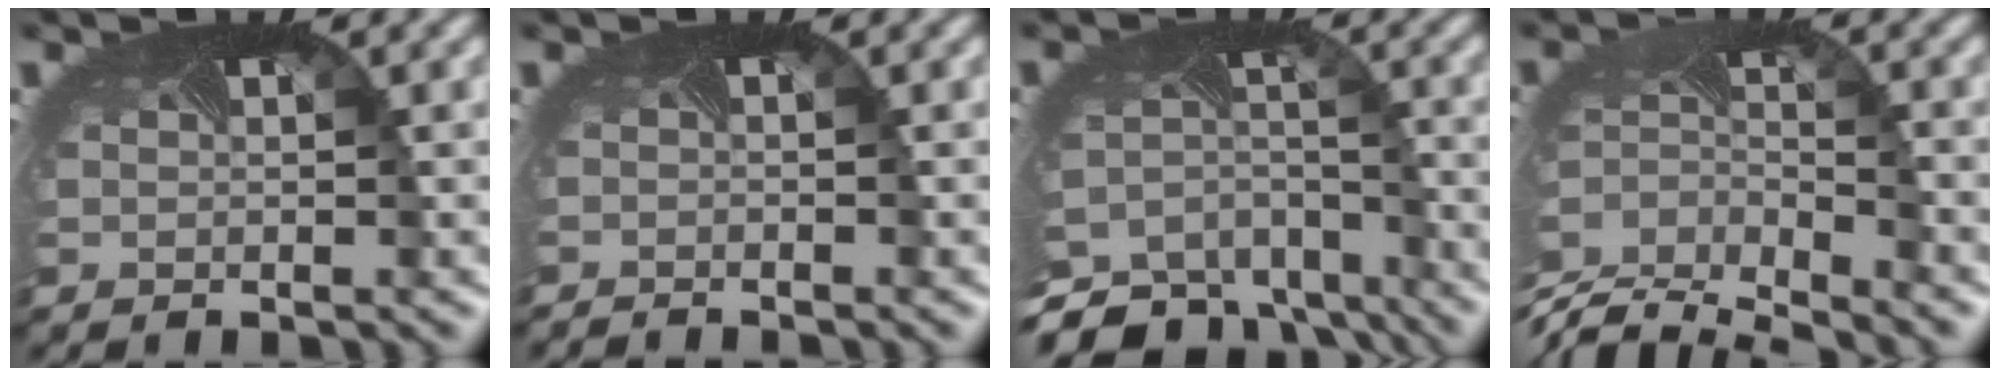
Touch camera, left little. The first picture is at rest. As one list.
[{"total": 1.2, "force": [-1.2, -0.4, -0.2], "torque": [-0.002, -0.012, -0.019]}, {"total": 9.2, "force": [-7.8, 4.3, 2.5], "torque": [-0.056, -0.016, -0.111]}, {"total": 6.4, "force": [-5.7, 1.6, 2.5], "torque": [-0.069, -0.024, -0.108]}]